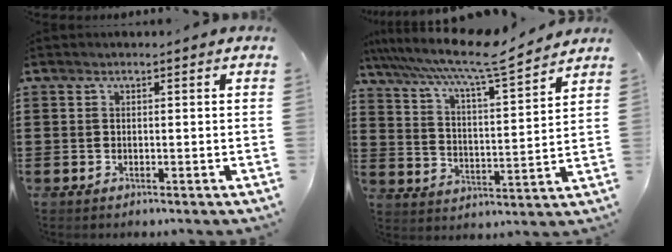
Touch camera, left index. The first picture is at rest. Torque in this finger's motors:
{"motor_torque": [2.14, 0.00, 0.57, 0.21]}